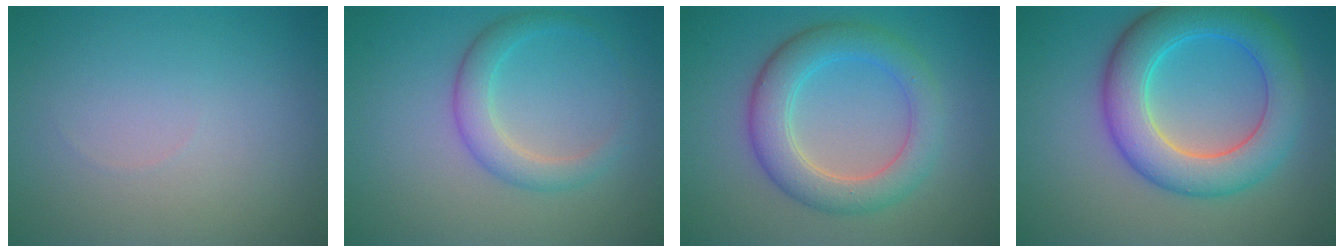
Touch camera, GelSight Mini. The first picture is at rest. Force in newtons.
{"total": 2.9, "press": 2.9, "slide": 0.1}
{"total": 5.4, "press": 5.4, "slide": 0.1}
{"total": 7.7, "press": 7.7, "slide": 0.3}